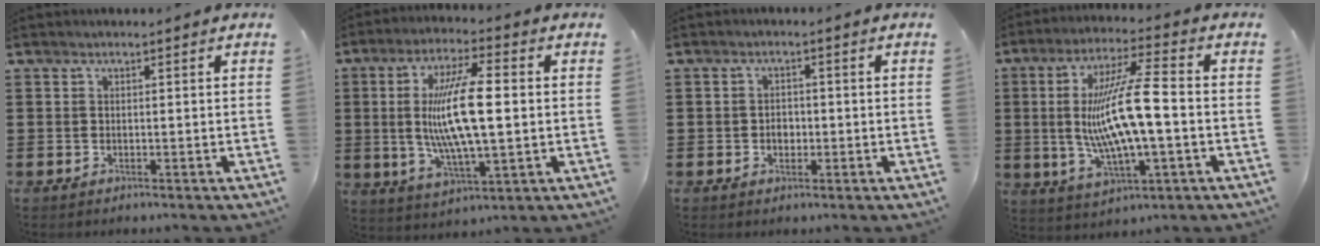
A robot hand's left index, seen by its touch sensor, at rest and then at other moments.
{"total": 13.0, "force": [0.7, 3.9, 12.4], "torque": [-0.259, -0.001, 0.003]}
{"total": 1.9, "force": [-0.3, 1.4, 1.3], "torque": [-0.027, 0.005, -0.007]}
{"total": 13.0, "force": [-0.7, 2.9, 12.6], "torque": [-0.250, 0.000, -0.018]}